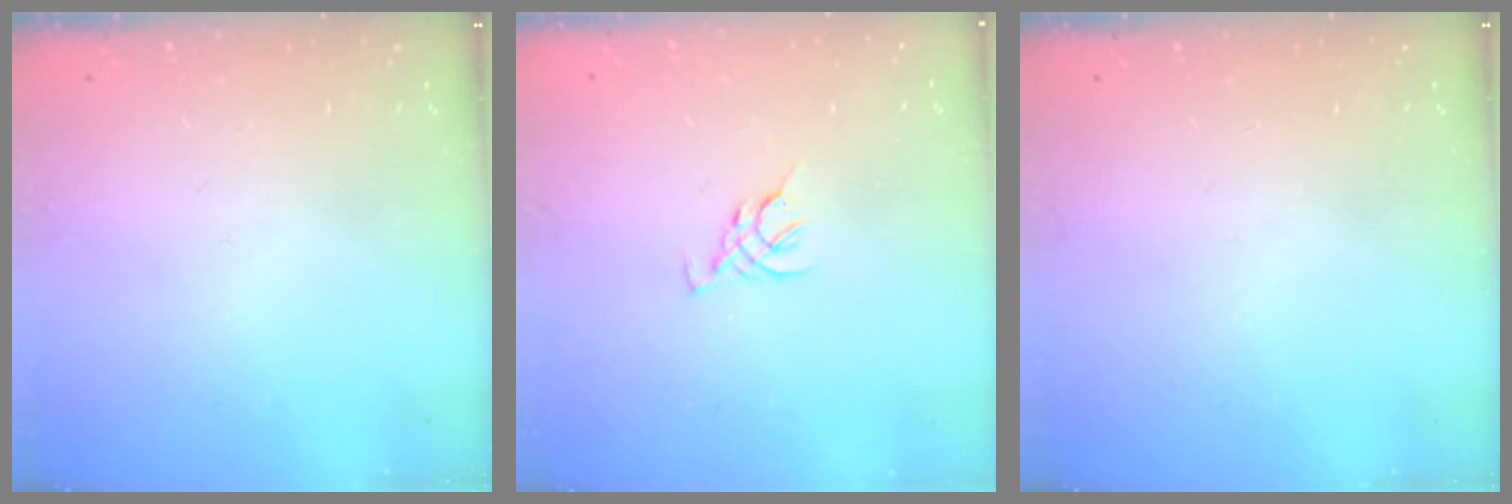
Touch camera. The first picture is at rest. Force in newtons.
{"total": 3.6, "press": 3.5, "slide": 0.8}
{"total": 0.0}